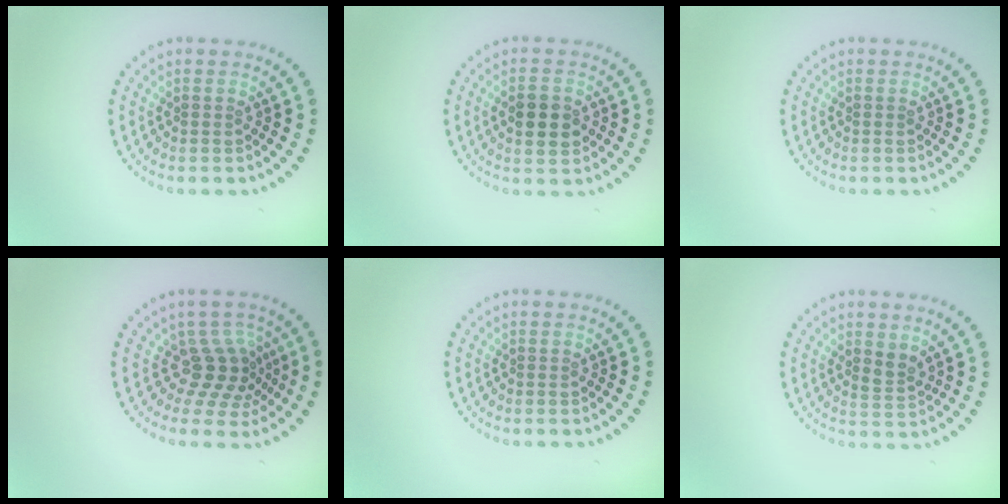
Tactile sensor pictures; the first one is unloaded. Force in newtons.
{"total": 3.8, "press": 3.8, "slide": 0.2}
{"total": 0.0}
{"total": 3.4, "press": 2.4, "slide": 2.5}
{"total": 0.0}
{"total": 1.5, "press": 1.3, "slide": 0.7}